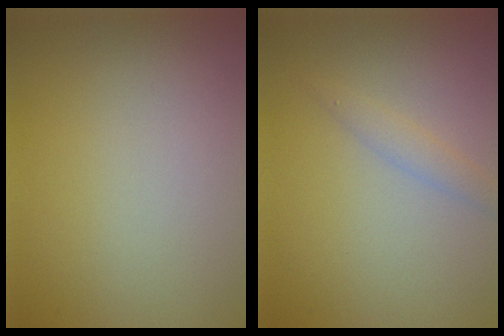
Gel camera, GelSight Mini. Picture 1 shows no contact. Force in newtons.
{"total": 1.4, "press": 1.4, "slide": 0.0}